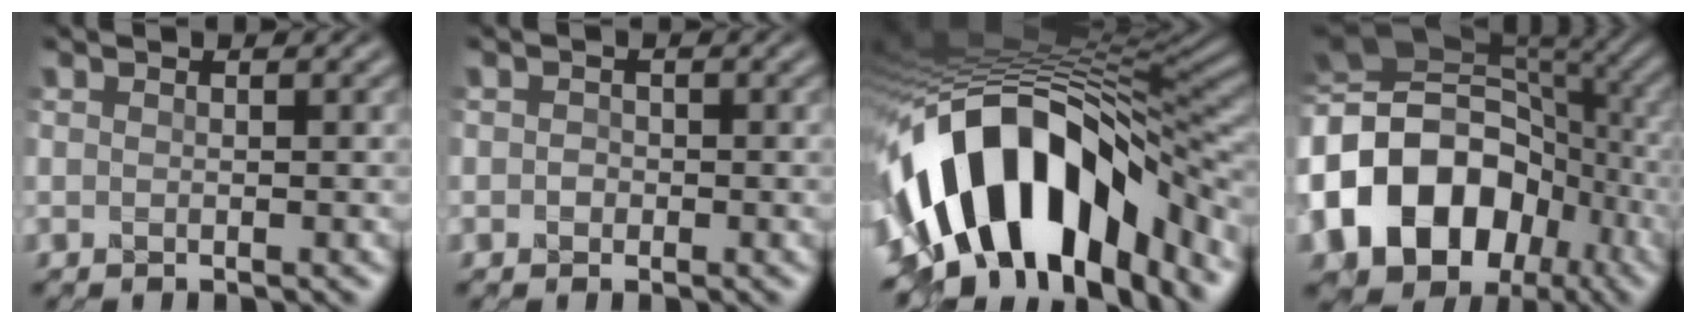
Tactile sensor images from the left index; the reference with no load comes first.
{"total": 0.7, "force": [-0.2, 0.7, 0.0], "torque": [0.002, 0.002, -0.006]}
{"total": 15.5, "force": [-5.9, 8.6, 11.4], "torque": [-0.183, 0.014, -0.099]}
{"total": 17.4, "force": [-3.6, 13.8, 10.1], "torque": [-0.210, -0.006, -0.070]}